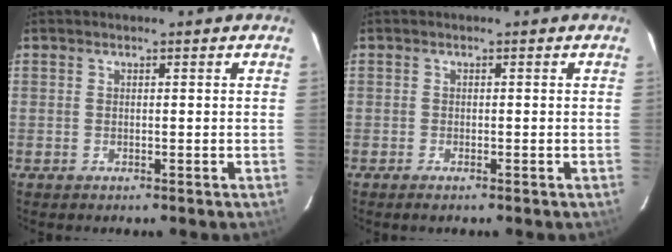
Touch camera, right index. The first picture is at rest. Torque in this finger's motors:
{"motor_torque": [0.06, 0.04, 0.01, 0.00]}